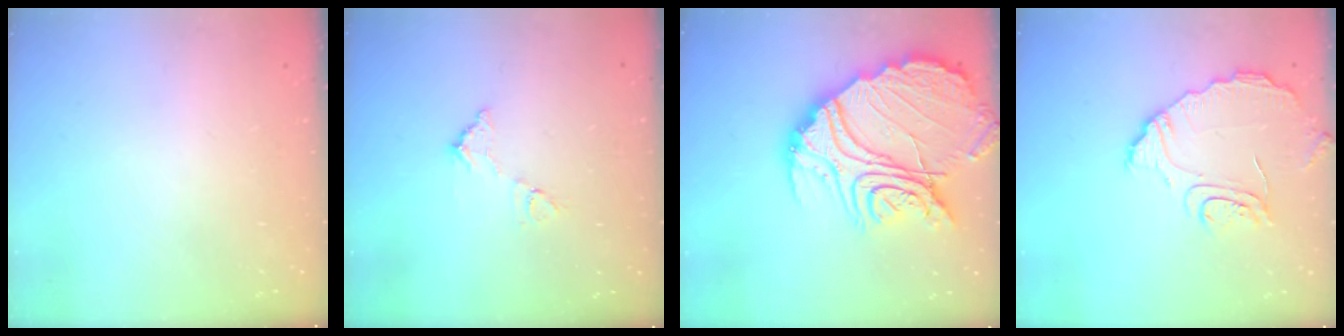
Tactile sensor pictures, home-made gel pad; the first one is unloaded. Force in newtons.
{"total": 7.0, "press": 7.0, "slide": 0.3}
{"total": 27.7, "press": 27.6, "slide": 2.4}
{"total": 10.7, "press": 10.7, "slide": 0.2}